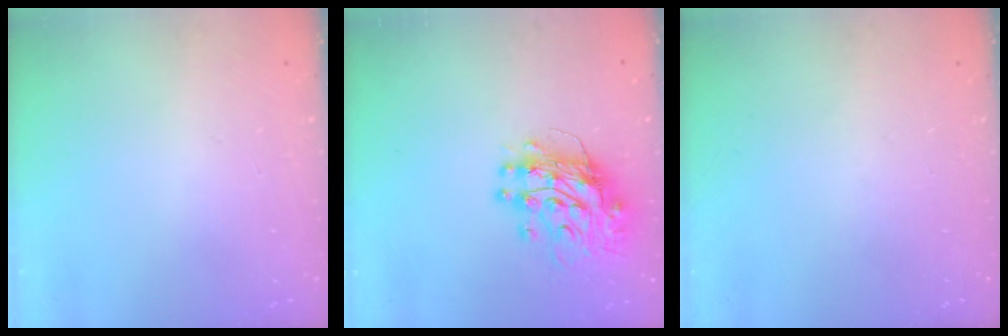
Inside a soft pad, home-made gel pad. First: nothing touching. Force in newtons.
{"total": 11.4, "press": 11.4, "slide": 1.0}
{"total": 0.0}